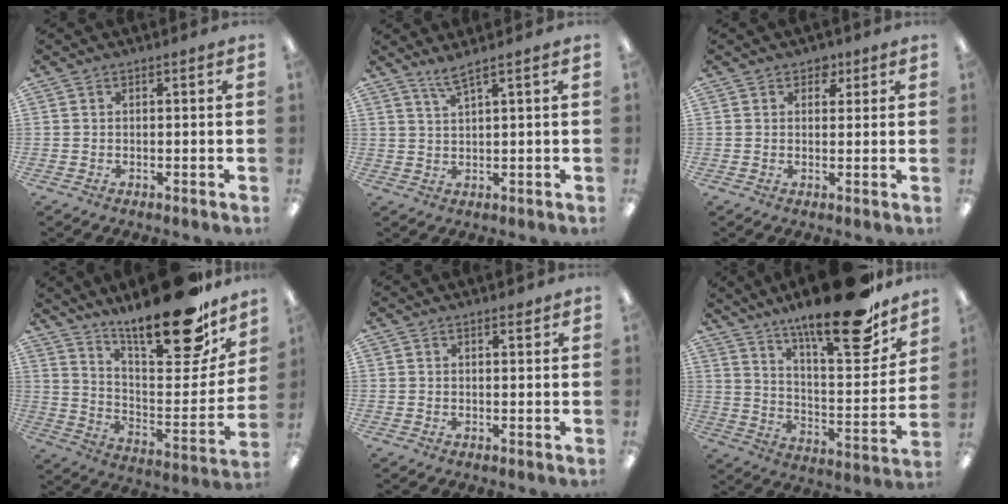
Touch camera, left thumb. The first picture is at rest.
{"total": 3.3, "force": [2.7, -0.2, 1.9], "torque": [-0.045, -0.004, 0.048]}
{"total": 2.9, "force": [1.7, 2.2, 0.7], "torque": [0.005, -0.003, 0.026]}
{"total": 24.7, "force": [19.2, 6.9, 13.9], "torque": [-0.190, -0.137, 0.313]}
{"total": 1.3, "force": [1.2, 0.4, 0.4], "torque": [-0.001, -0.003, 0.019]}
{"total": 22.7, "force": [17.5, 5.3, 13.5], "torque": [-0.199, -0.125, 0.283]}